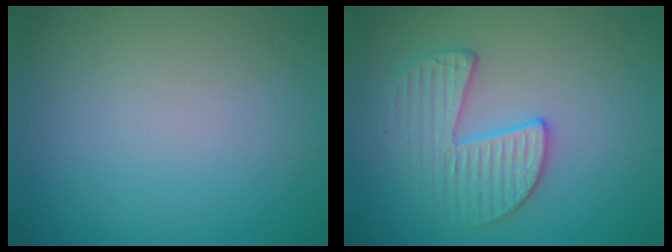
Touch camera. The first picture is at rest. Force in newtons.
{"total": 3.3, "press": 3.2, "slide": 0.6}